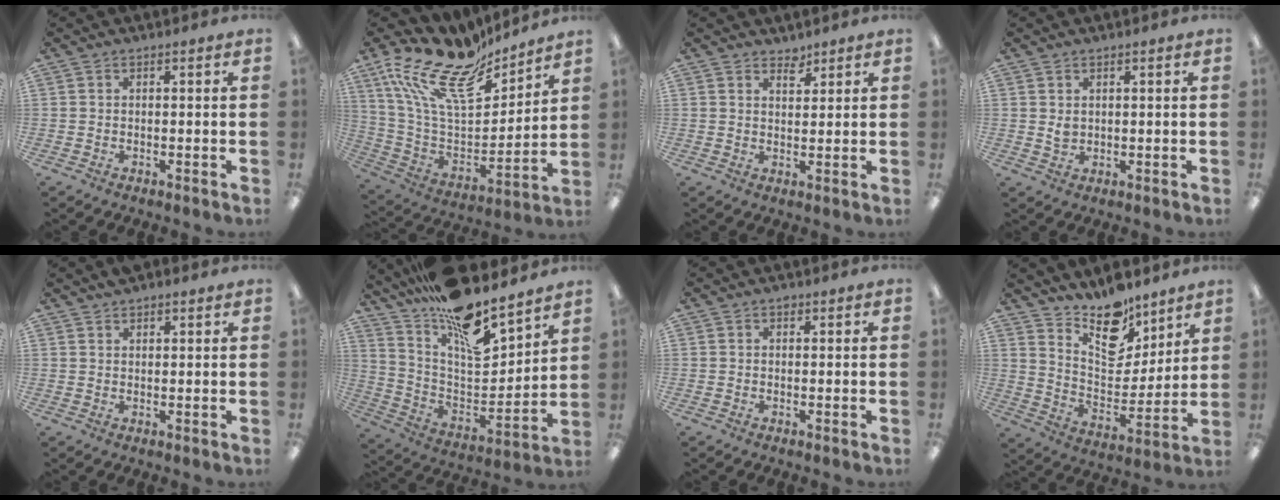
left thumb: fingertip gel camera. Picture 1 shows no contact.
{"total": 21.6, "force": [15.0, 10.0, 11.9], "torque": [-0.225, -0.105, 0.260]}
{"total": 3.1, "force": [2.8, 1.2, 0.5], "torque": [0.011, -0.023, 0.048]}
{"total": 2.0, "force": [0.9, 1.4, 1.0], "torque": [-0.015, -0.002, 0.015]}
{"total": 1.9, "force": [1.7, 0.7, 0.4], "torque": [-0.009, -0.003, 0.033]}
{"total": 17.3, "force": [13.7, 5.8, 8.7], "torque": [-0.147, -0.100, 0.240]}
{"total": 0.9, "force": [0.6, 0.6, 0.4], "torque": [0.000, -0.001, 0.009]}
{"total": 14.4, "force": [11.9, 6.4, 5.1], "torque": [-0.090, -0.089, 0.220]}